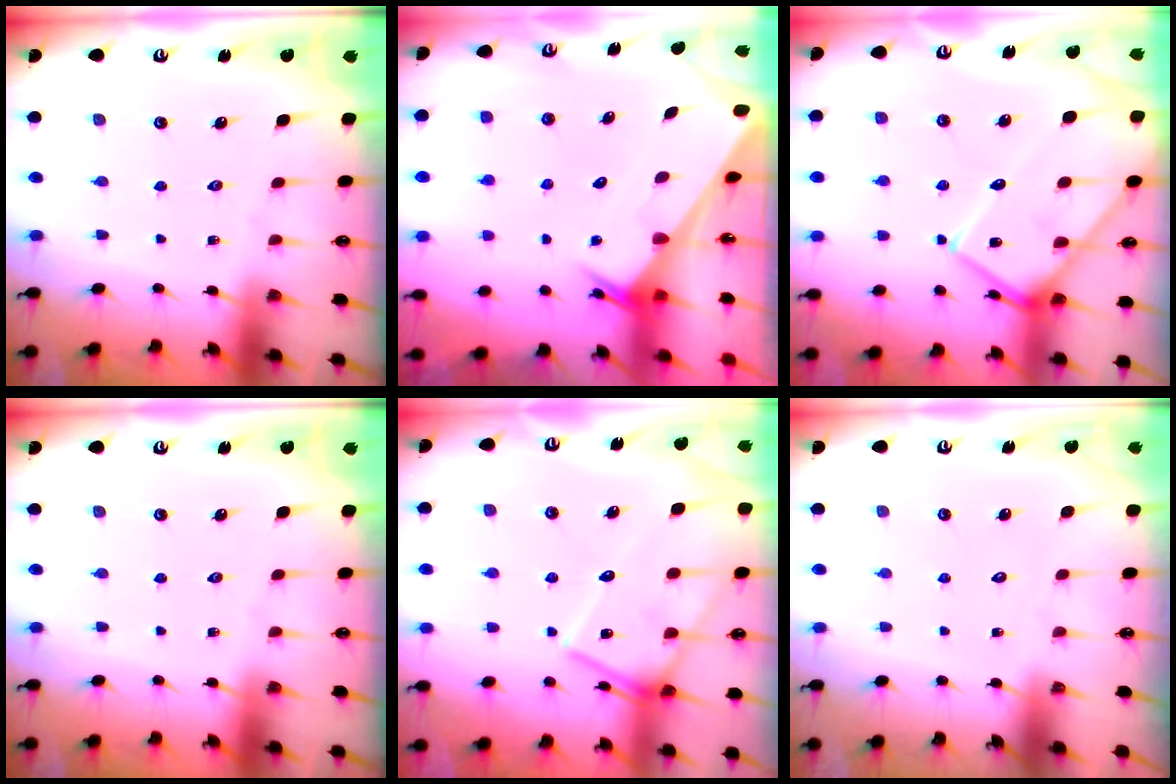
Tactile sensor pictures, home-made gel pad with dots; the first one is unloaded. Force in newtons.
{"total": 3.5, "press": 3.4, "slide": 0.4}
{"total": 14.7, "press": 14.6, "slide": 1.6}
{"total": 0.0}
{"total": 15.1, "press": 15.0, "slide": 1.2}
{"total": 1.8, "press": 1.8, "slide": 0.1}